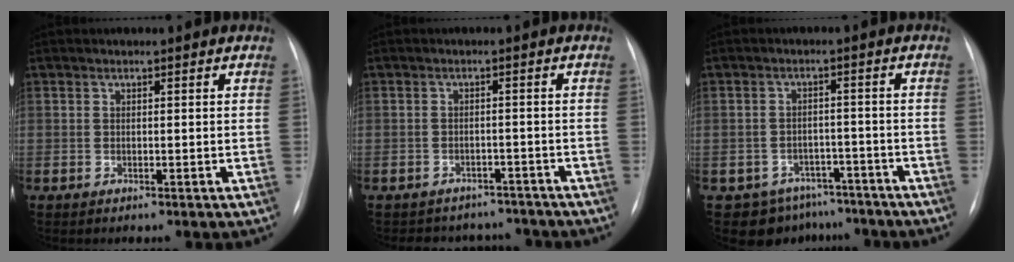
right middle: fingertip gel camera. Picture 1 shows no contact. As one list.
[{"total": 7.5, "force": [-6.7, 3.3, 0.2], "torque": [0.003, 0.020, -0.077]}, {"total": 7.7, "force": [-5.8, 5.0, 0.2], "torque": [0.012, 0.025, -0.073]}]